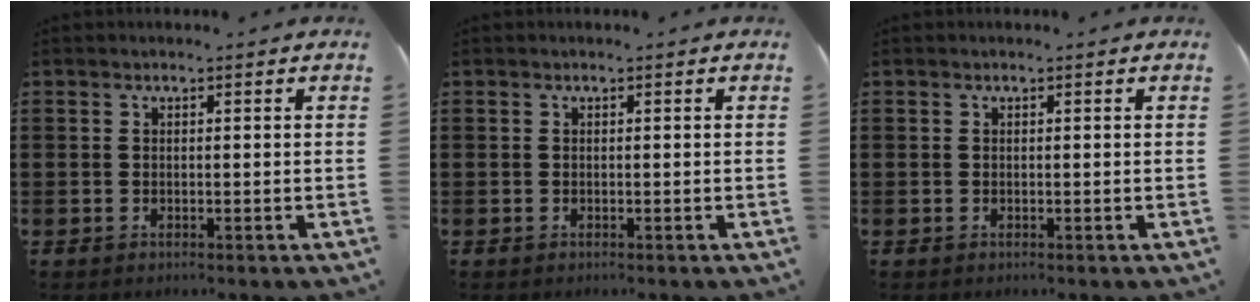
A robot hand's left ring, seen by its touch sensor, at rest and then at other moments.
{"total": 0.0}
{"total": 0.0}